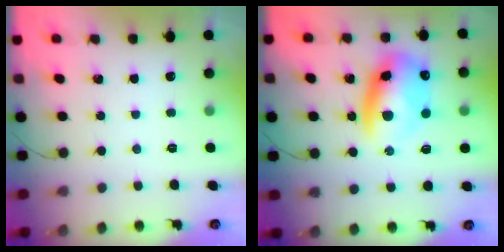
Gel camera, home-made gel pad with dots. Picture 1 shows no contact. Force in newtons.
{"total": 14.4, "press": 14.0, "slide": 3.4}